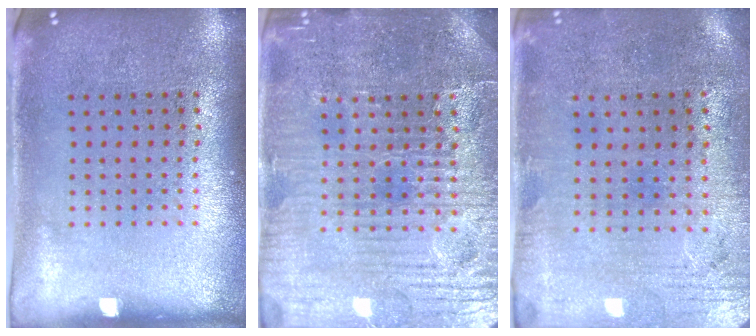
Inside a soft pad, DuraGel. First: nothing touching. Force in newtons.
{"total": 4.8, "press": 4.6, "slide": 1.3}
{"total": 0.5, "press": 0.2, "slide": 0.5}